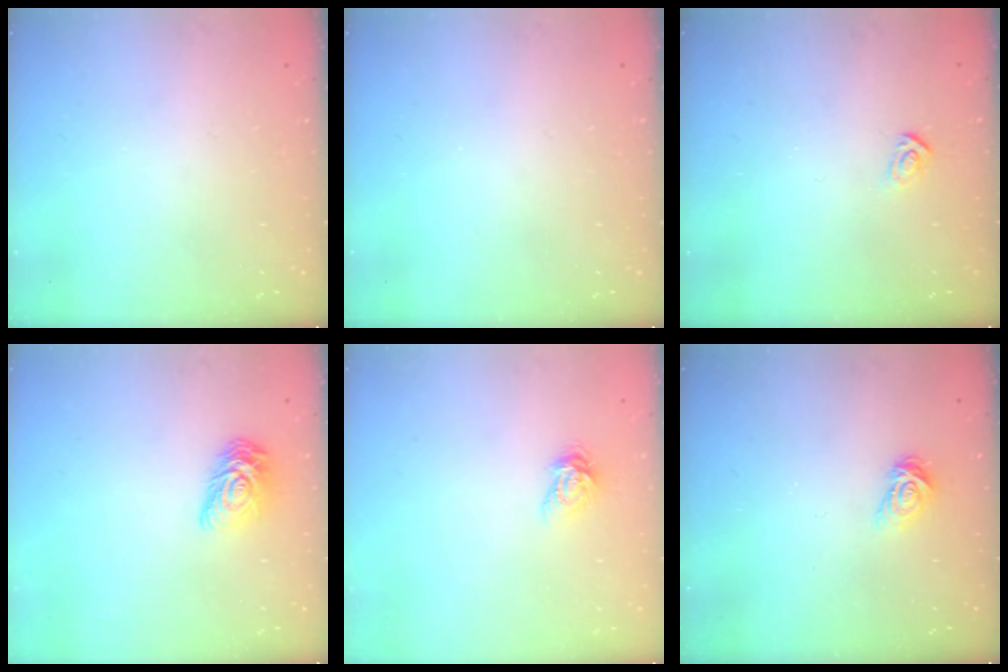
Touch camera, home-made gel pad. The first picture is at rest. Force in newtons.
{"total": 0.0}
{"total": 3.6, "press": 3.6, "slide": 0.4}
{"total": 10.3, "press": 10.3, "slide": 0.5}
{"total": 4.9, "press": 4.9, "slide": 0.6}
{"total": 4.5, "press": 4.5, "slide": 0.4}